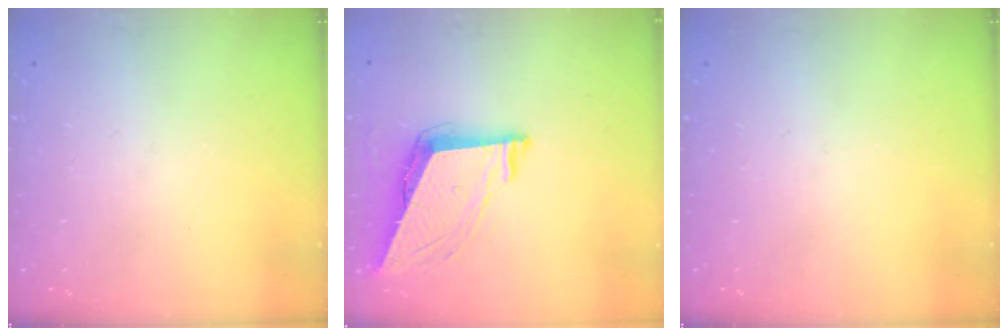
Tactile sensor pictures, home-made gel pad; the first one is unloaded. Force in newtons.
{"total": 9.0, "press": 8.6, "slide": 2.9}
{"total": 0.0}